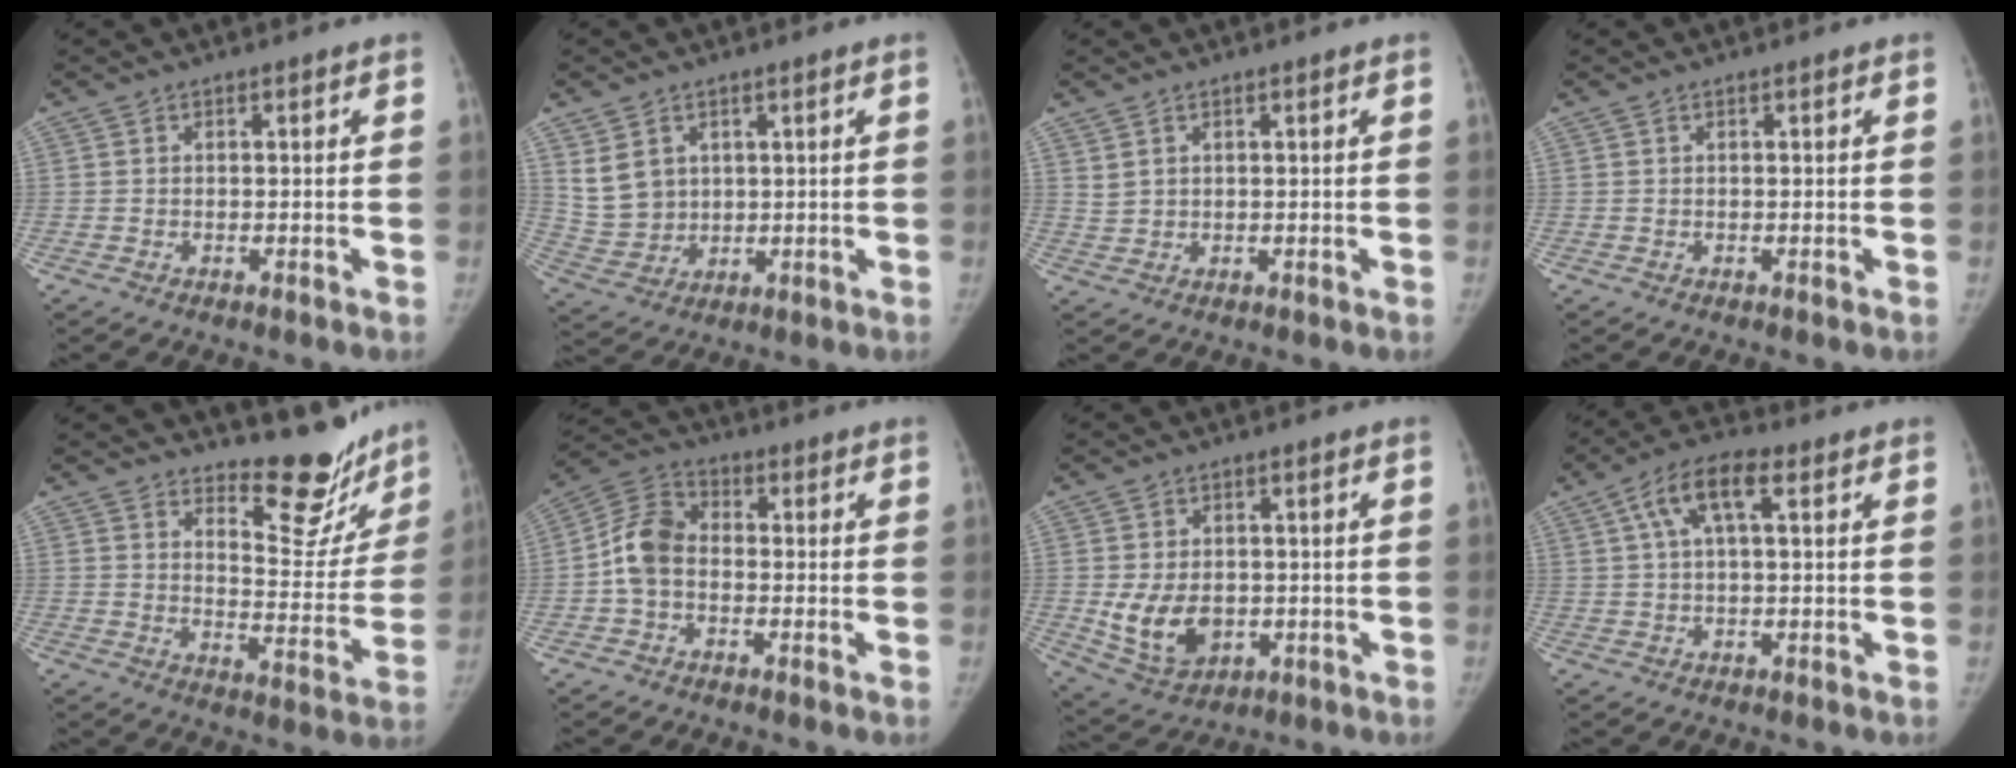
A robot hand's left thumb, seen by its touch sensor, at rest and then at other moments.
{"total": 7.3, "force": [2.9, 5.8, 3.2], "torque": [-0.046, -0.015, 0.074]}
{"total": 2.4, "force": [1.4, 1.6, 1.1], "torque": [-0.017, -0.008, 0.036]}
{"total": 0.0}
{"total": 13.3, "force": [11.7, 4.9, 4.1], "torque": [-0.004, -0.114, 0.156]}
{"total": 8.2, "force": [-1.1, 6.0, 5.6], "torque": [-0.102, 0.027, -0.036]}
{"total": 9.5, "force": [-1.0, 6.9, 6.5], "torque": [-0.098, -0.005, 0.002]}
{"total": 8.0, "force": [2.8, 3.2, 6.8], "torque": [-0.133, 0.025, 0.046]}